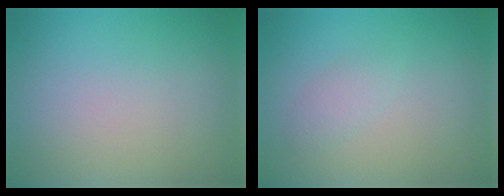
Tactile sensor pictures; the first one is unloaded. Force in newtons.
{"total": 1.3, "press": 1.3, "slide": 0.1}